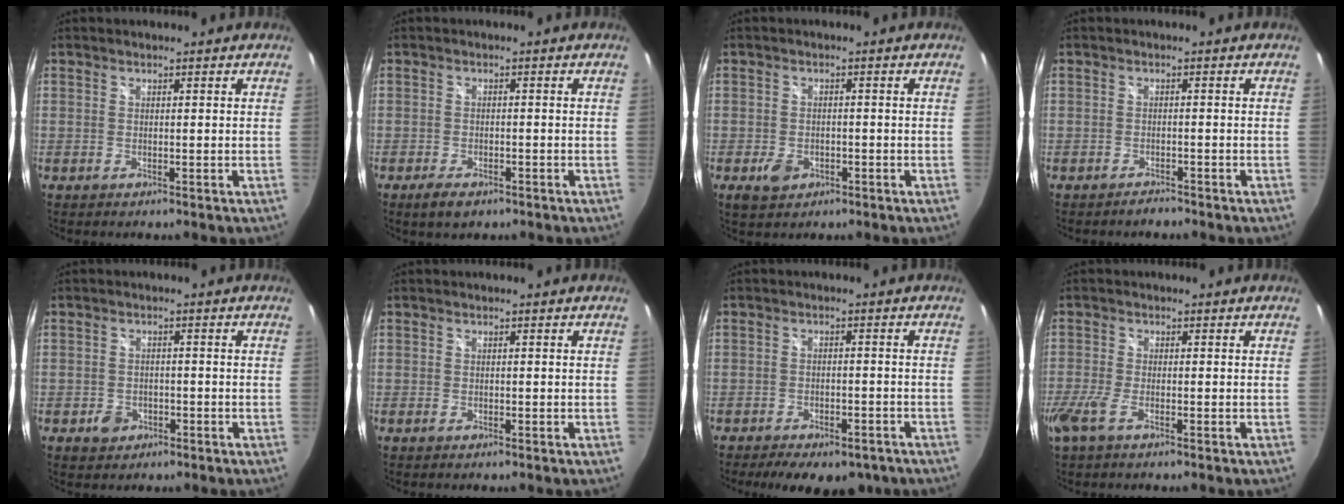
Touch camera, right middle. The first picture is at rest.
{"total": 3.9, "force": [-2.5, 1.8, 2.4], "torque": [-0.055, -0.010, -0.043]}
{"total": 3.8, "force": [-1.7, 2.6, 2.1], "torque": [-0.046, -0.005, -0.026]}
{"total": 1.5, "force": [-1.4, 0.3, 0.2], "torque": [-0.006, 0.001, -0.022]}
{"total": 3.0, "force": [-1.4, 2.4, 1.0], "torque": [-0.021, 0.002, -0.019]}
{"total": 0.0}
{"total": 11.5, "force": [-8.6, 4.9, 5.9], "torque": [-0.126, -0.015, -0.110]}
{"total": 4.1, "force": [-2.3, 0.9, 3.3], "torque": [-0.079, -0.012, -0.045]}